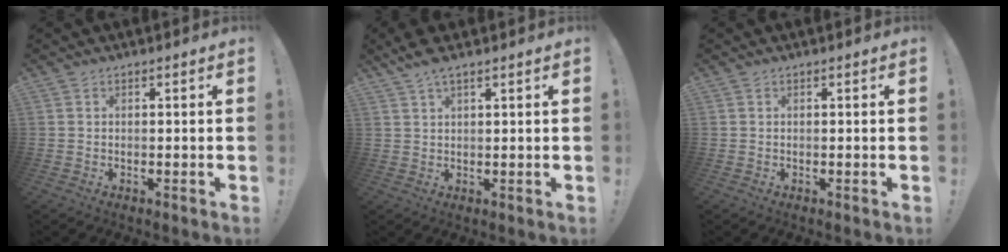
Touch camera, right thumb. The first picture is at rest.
{"total": 4.2, "force": [3.1, 0.7, 2.8], "torque": [-0.049, -0.014, 0.055]}
{"total": 0.0}